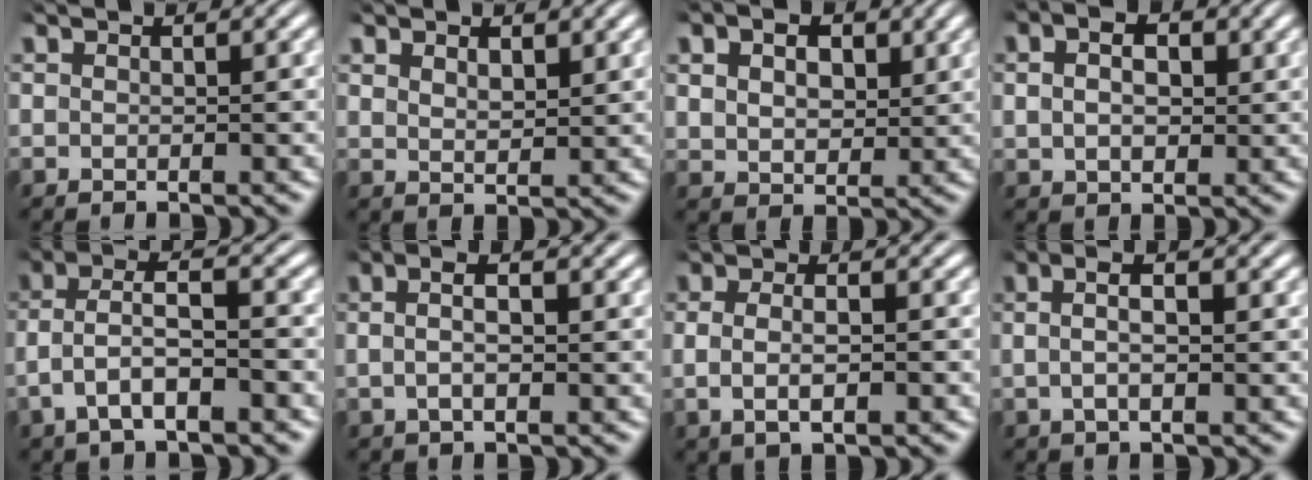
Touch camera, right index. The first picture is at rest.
{"total": 1.5, "force": [1.2, 0.2, 0.9], "torque": [-0.017, -0.012, 0.032]}
{"total": 3.6, "force": [1.5, 2.5, 2.1], "torque": [-0.036, -0.016, 0.037]}
{"total": 3.7, "force": [0.9, 2.4, 2.7], "torque": [-0.033, -0.002, 0.019]}
{"total": 4.5, "force": [-0.4, 2.6, 3.6], "torque": [-0.076, -0.009, -0.003]}
{"total": 3.3, "force": [0.3, 1.5, 3.0], "torque": [-0.051, 0.007, 0.000]}
{"total": 3.5, "force": [-0.5, 1.8, 2.9], "torque": [-0.053, -0.004, -0.003]}
{"total": 3.7, "force": [0.6, 1.6, 3.3], "torque": [-0.057, 0.010, 0.003]}